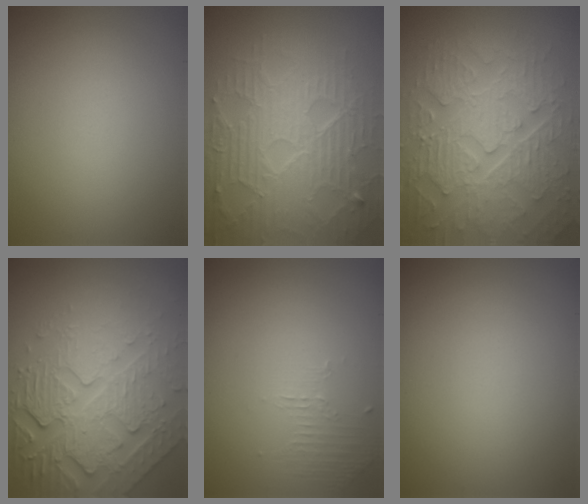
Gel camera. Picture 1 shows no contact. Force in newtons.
{"total": 9.0, "press": 6.5, "slide": 6.3}
{"total": 9.6, "press": 7.0, "slide": 6.6}
{"total": 8.3, "press": 5.8, "slide": 6.0}
{"total": 1.1, "press": 0.2, "slide": 1.0}
{"total": 0.0}